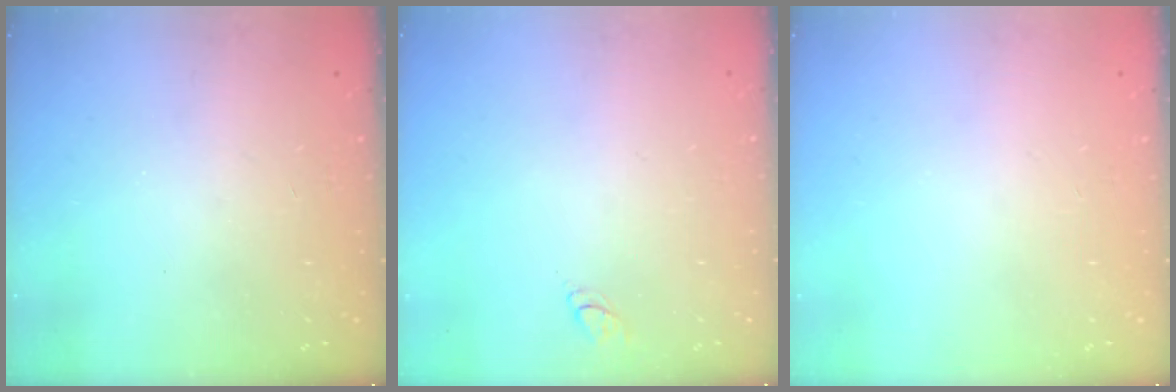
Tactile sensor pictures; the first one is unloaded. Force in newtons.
{"total": 3.0, "press": 3.0, "slide": 0.2}
{"total": 0.0}